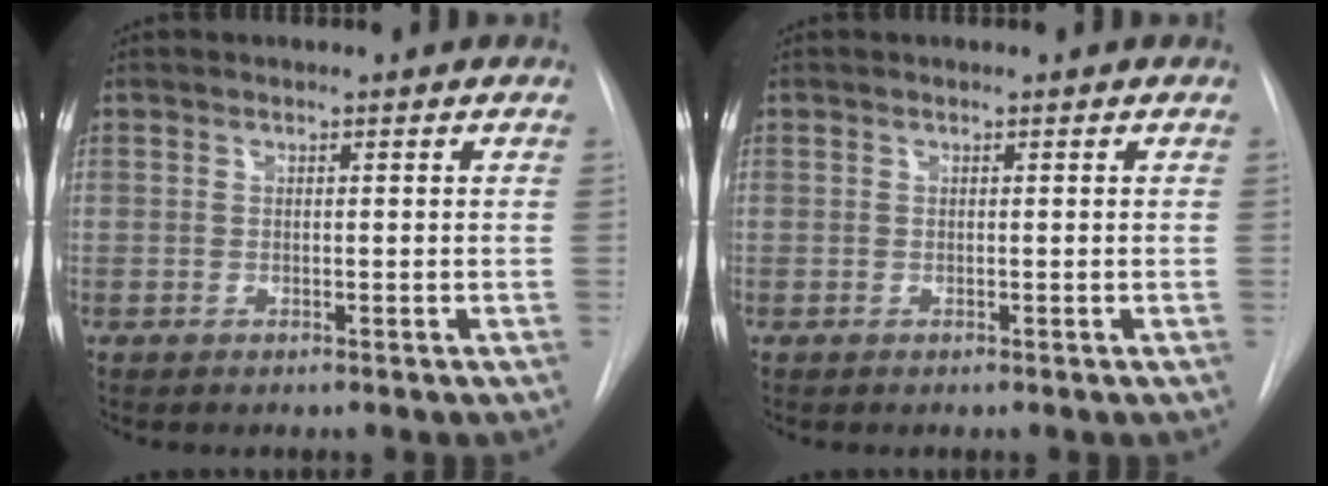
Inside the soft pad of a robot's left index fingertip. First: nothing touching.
{"total": 0.0}